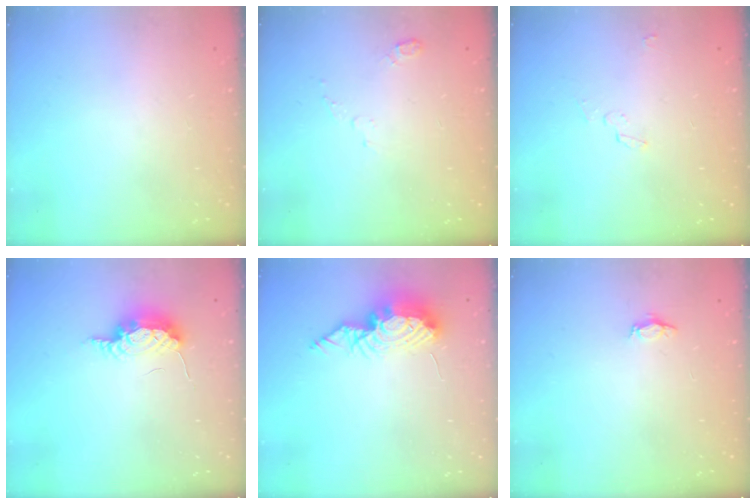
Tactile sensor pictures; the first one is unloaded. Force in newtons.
{"total": 4.7, "press": 4.7, "slide": 0.5}
{"total": 3.6, "press": 3.4, "slide": 1.3}
{"total": 7.8, "press": 7.5, "slide": 1.9}
{"total": 10.7, "press": 10.7, "slide": 1.0}
{"total": 2.8, "press": 2.8, "slide": 0.4}